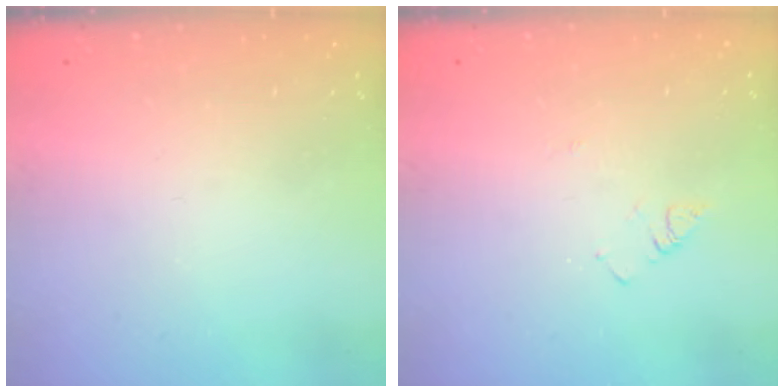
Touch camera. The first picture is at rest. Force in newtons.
{"total": 3.1, "press": 3.1, "slide": 0.5}